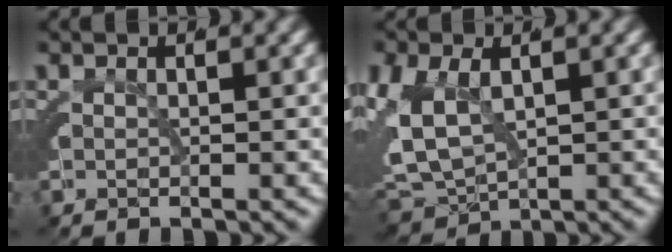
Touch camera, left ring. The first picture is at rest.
{"total": 9.4, "force": [-1.5, 8.1, 4.6], "torque": [-0.115, -0.030, -0.020]}